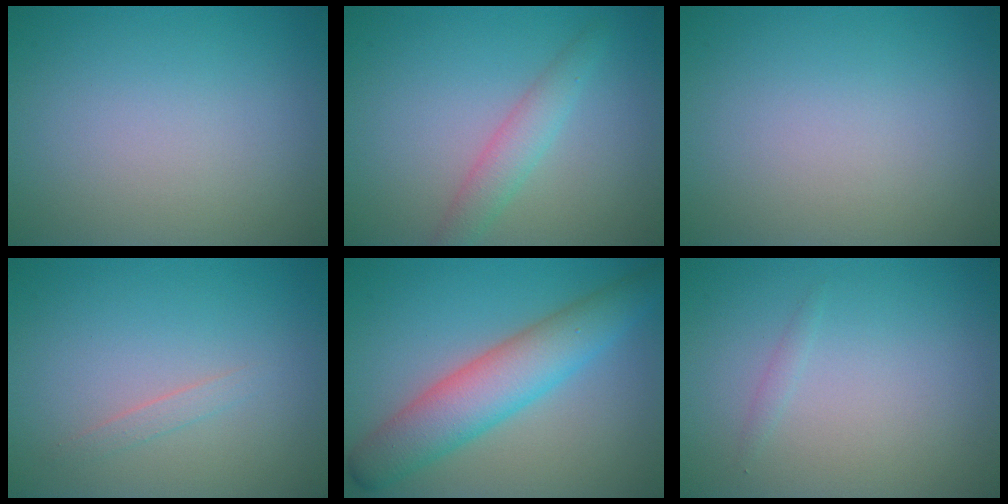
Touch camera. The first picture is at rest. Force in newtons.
{"total": 2.4, "press": 2.4, "slide": 0.0}
{"total": 0.0}
{"total": 0.9, "press": 0.9, "slide": 0.0}
{"total": 6.4, "press": 6.4, "slide": 0.1}
{"total": 0.5, "press": 0.5, "slide": 0.1}